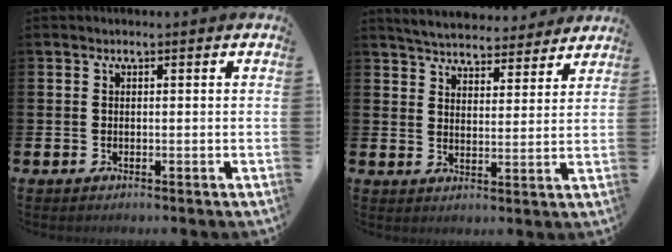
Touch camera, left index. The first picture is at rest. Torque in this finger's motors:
{"motor_torque": [1.01, -1.13, 0.63, 0.05]}